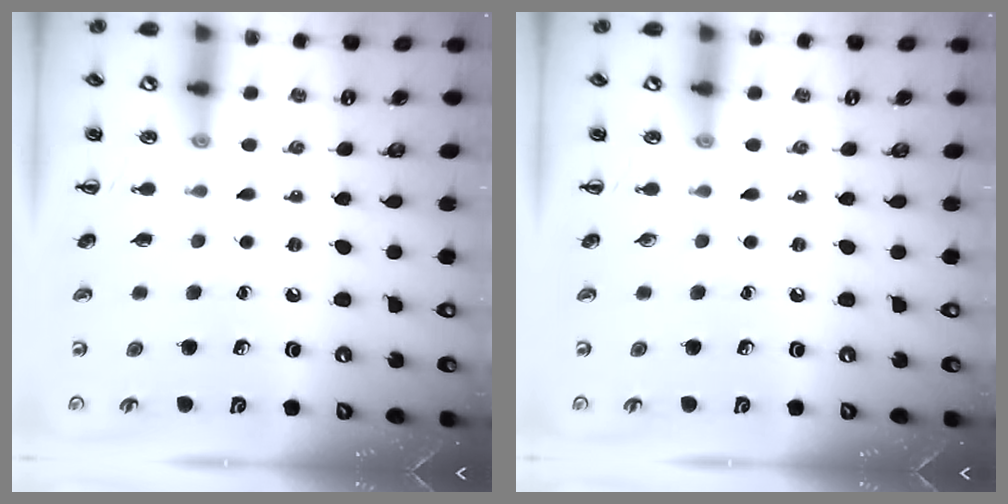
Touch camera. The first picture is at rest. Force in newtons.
{"total": 0.0}